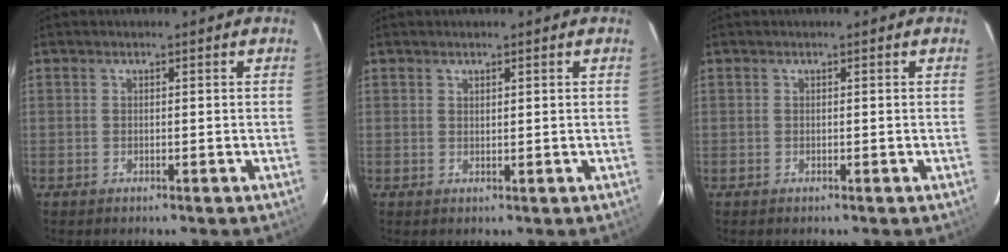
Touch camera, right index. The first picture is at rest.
{"total": 0.7, "force": [0.6, 0.2, 0.3], "torque": [-0.006, 0.001, 0.012]}
{"total": 0.0}